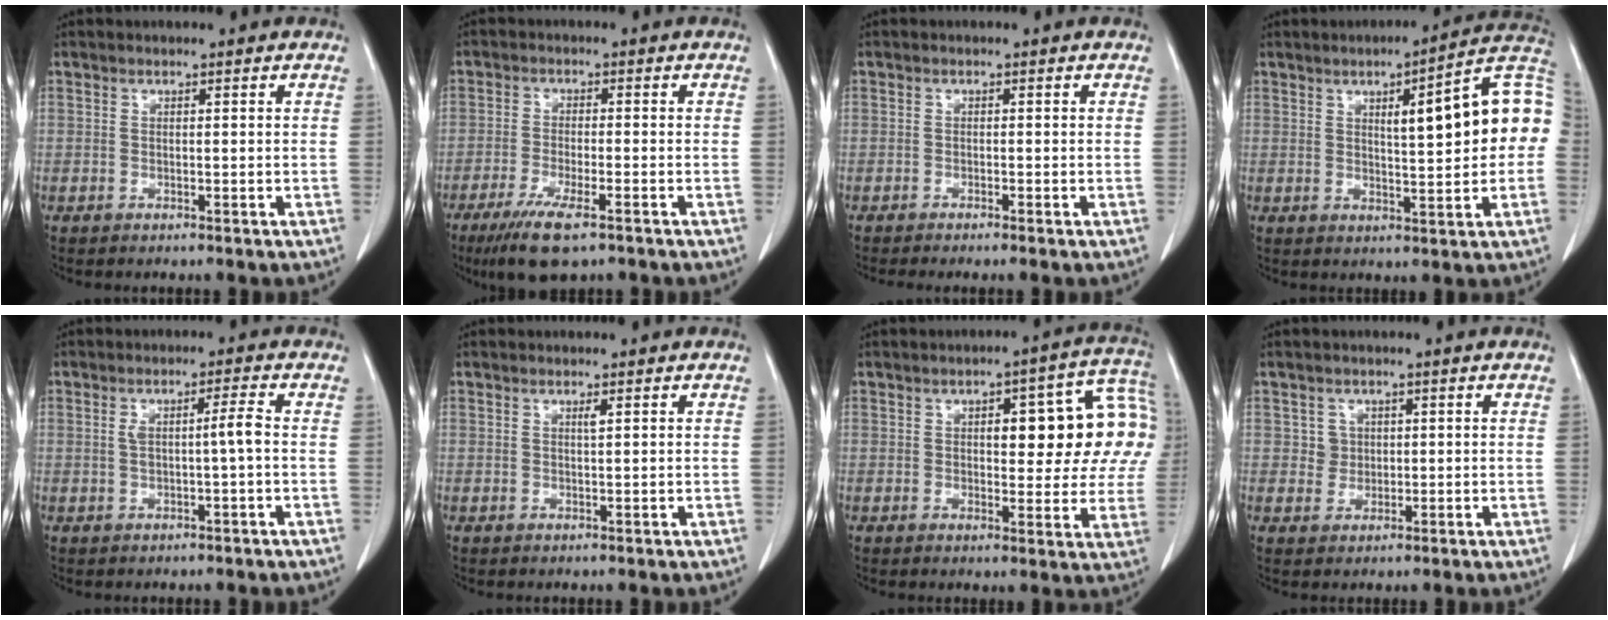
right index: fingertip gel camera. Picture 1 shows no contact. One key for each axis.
{"total": 7.9, "fx": -5.1, "fy": 1.3, "fz": 5.8, "tx": -0.105, "ty": -0.019, "tz": -0.085}
{"total": 1.9, "fx": -1.6, "fy": -0.3, "fz": 1.1, "tx": -0.015, "ty": 0.000, "tz": -0.026}
{"total": 14.1, "fx": 1.9, "fy": 2.3, "fz": 13.8, "tx": -0.180, "ty": 0.035, "tz": 0.022}
{"total": 3.5, "fx": -0.2, "fy": -0.1, "fz": 3.5, "tx": -0.066, "ty": 0.010, "tz": 0.002}
{"total": 0.7, "fx": 0.3, "fy": -0.1, "fz": 0.6, "tx": -0.014, "ty": -0.001, "tz": 0.007}
{"total": 15.5, "fx": 2.9, "fy": 5.3, "fz": 14.2, "tx": -0.169, "ty": 0.036, "tz": 0.031}
{"total": 2.2, "fx": 0.5, "fy": 2.1, "fz": 0.2, "tx": 0.004, "ty": 0.001, "tz": 0.006}